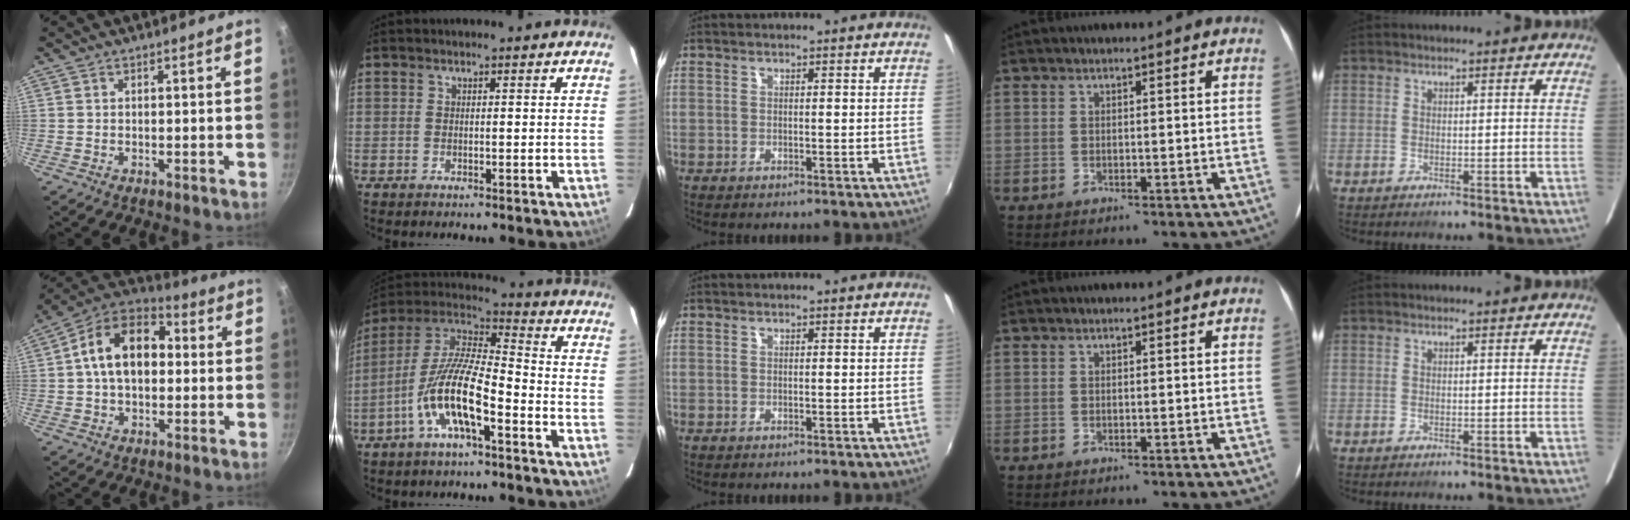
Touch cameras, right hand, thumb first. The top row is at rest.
{"thumb": {"total": 15.2, "force": [1.2, 10.1, 11.2], "torque": [-0.151, 0.033, -0.001]}, "index": {"total": 13.6, "force": [-6.2, 3.4, 11.6], "torque": [-0.232, -0.004, -0.123]}}